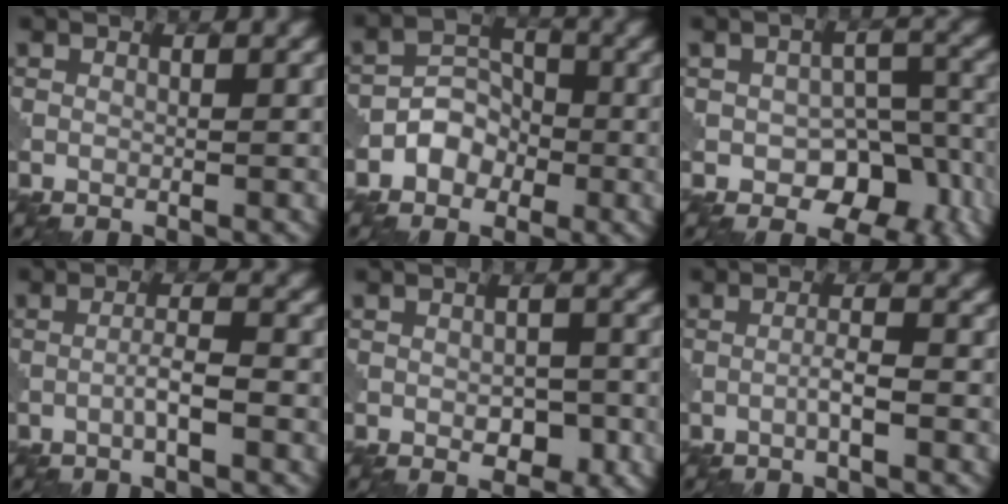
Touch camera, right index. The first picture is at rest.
{"total": 3.1, "force": [-1.4, 2.4, 1.3], "torque": [-0.012, 0.011, -0.028]}
{"total": 7.2, "force": [-2.6, 4.9, 4.6], "torque": [-0.049, -0.011, -0.036]}
{"total": 2.3, "force": [-0.9, 0.3, 2.1], "torque": [-0.037, 0.009, -0.020]}
{"total": 2.8, "force": [-0.9, 1.6, 2.1], "torque": [-0.030, -0.003, -0.011]}
{"total": 1.8, "force": [-0.7, 0.2, 1.7], "torque": [-0.031, 0.006, -0.017]}